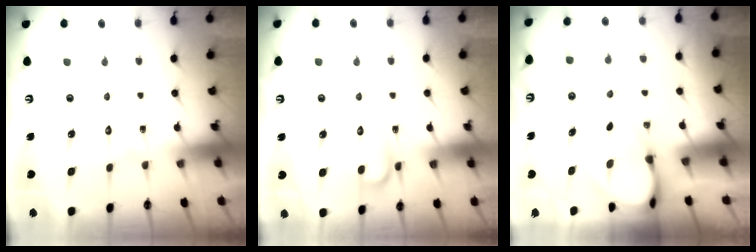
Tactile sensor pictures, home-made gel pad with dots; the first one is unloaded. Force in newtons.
{"total": 4.0, "press": 3.9, "slide": 0.6}
{"total": 3.9, "press": 3.9, "slide": 0.3}